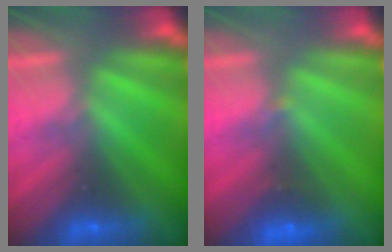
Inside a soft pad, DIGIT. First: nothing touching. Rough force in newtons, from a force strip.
{"total": 1.5}